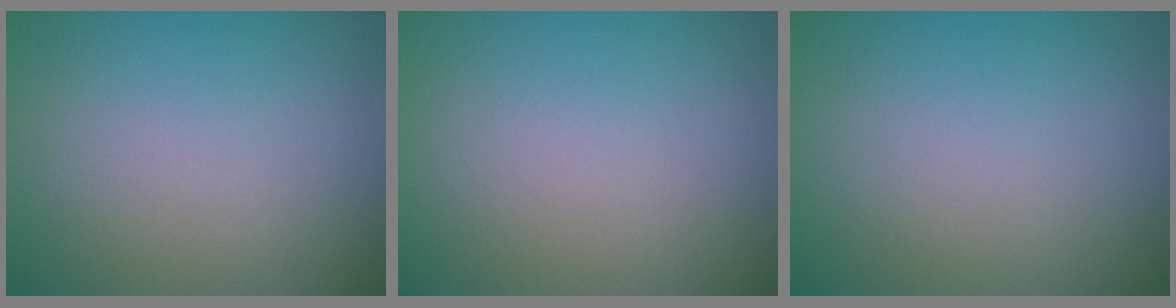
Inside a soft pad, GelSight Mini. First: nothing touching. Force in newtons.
{"total": 0.0}
{"total": 0.0}